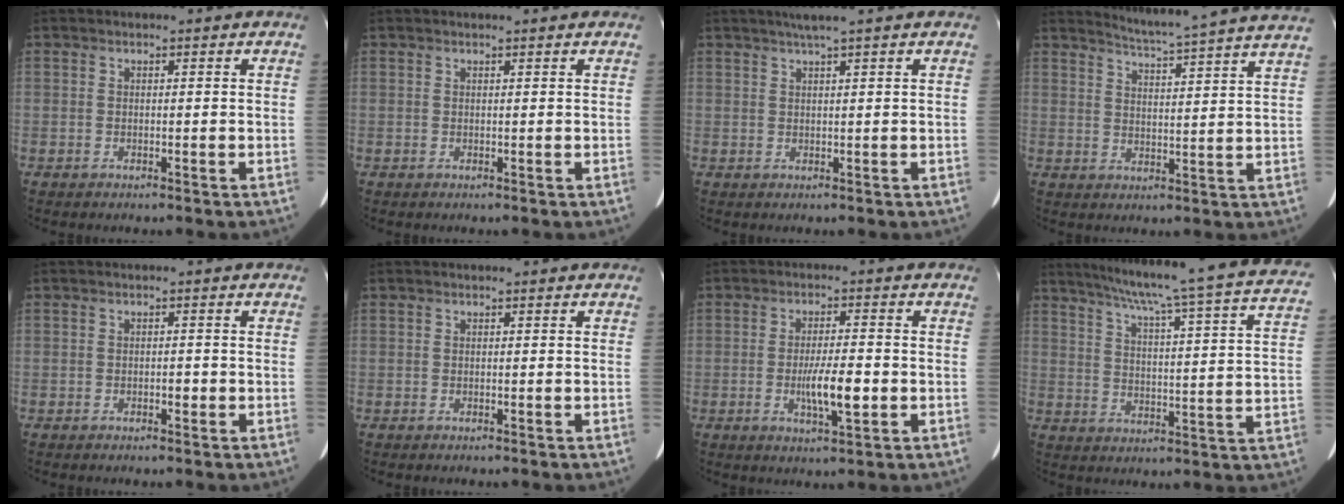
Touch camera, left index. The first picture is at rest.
{"total": 0.9, "force": [0.8, -0.1, 0.4], "torque": [-0.006, 0.007, 0.013]}
{"total": 2.7, "force": [2.0, -0.7, 1.7], "torque": [-0.032, 0.005, 0.039]}
{"total": 15.7, "force": [14.6, -1.8, 5.6], "torque": [-0.097, -0.051, 0.180]}
{"total": 1.1, "force": [-0.5, 0.5, 0.9], "torque": [-0.012, 0.001, -0.008]}
{"total": 0.0}
{"total": 6.2, "force": [-1.4, 1.0, 6.0], "torque": [-0.110, -0.009, -0.022]}
{"total": 26.7, "force": [22.7, 0.4, 14.1], "torque": [-0.213, -0.043, 0.278]}